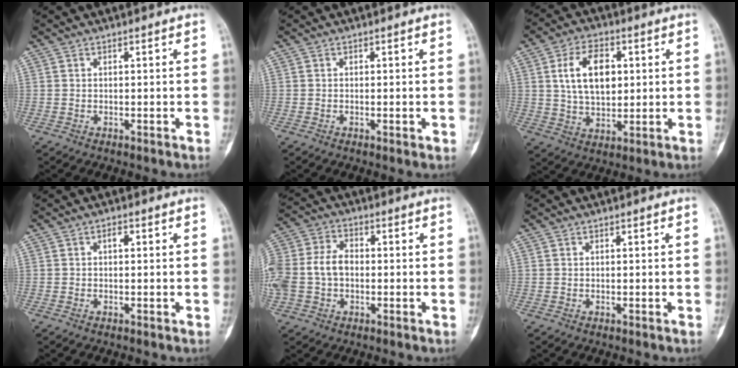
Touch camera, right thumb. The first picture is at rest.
{"total": 1.0, "force": [-0.2, 0.3, 0.9], "torque": [-0.010, -0.001, -0.004]}
{"total": 11.2, "force": [2.5, 6.9, 8.5], "torque": [-0.129, -0.004, 0.047]}
{"total": 1.2, "force": [0.2, 0.6, 1.0], "torque": [-0.011, 0.005, -0.002]}
{"total": 11.8, "force": [-0.8, 8.6, 8.1], "torque": [-0.188, 0.028, -0.017]}
{"total": 0.0}